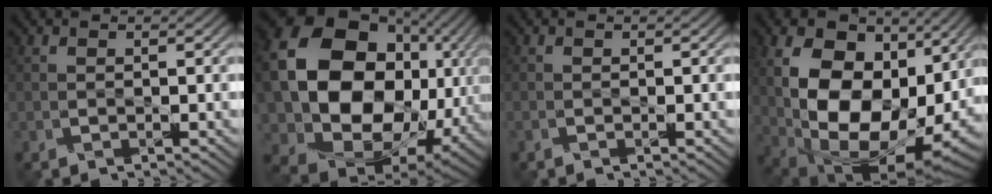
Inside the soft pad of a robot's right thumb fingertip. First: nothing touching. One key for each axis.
{"total": 22.2, "fx": 2.2, "fy": 17.7, "fz": 13.2, "tx": -0.332, "ty": -0.036, "tz": 0.084}
{"total": 0.5, "fx": -0.5, "fy": 0.1, "fz": 0.2, "tx": -0.003, "ty": -0.003, "tz": -0.008}
{"total": 19.2, "fx": 2.8, "fy": 13.3, "fz": 13.6, "tx": -0.256, "ty": -0.017, "tz": 0.066}